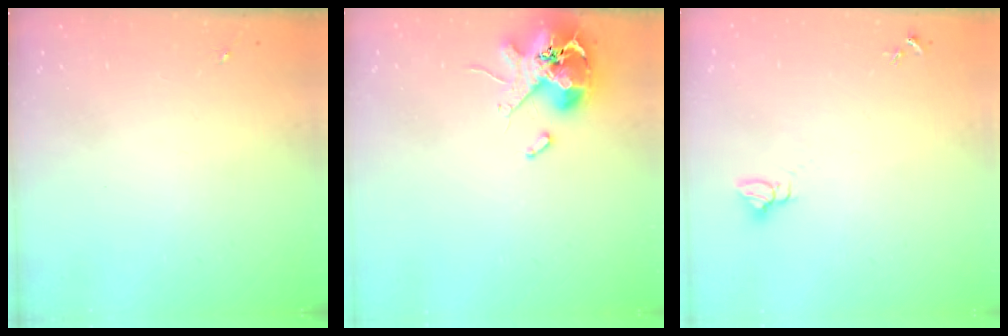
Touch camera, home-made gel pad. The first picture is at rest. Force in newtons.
{"total": 13.9, "press": 13.8, "slide": 2.0}
{"total": 3.0, "press": 3.0, "slide": 0.1}